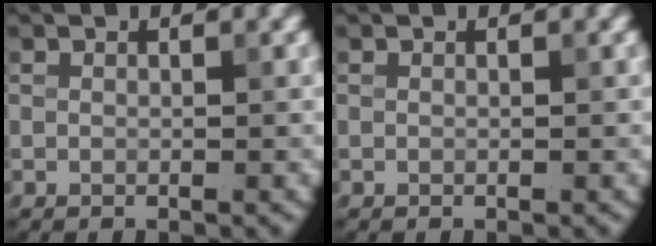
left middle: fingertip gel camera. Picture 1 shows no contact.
{"total": 0.0}